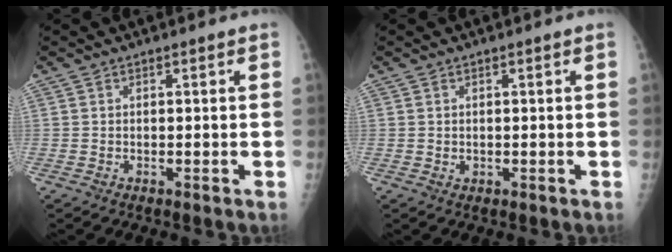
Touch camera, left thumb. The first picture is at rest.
{"total": 0.9, "force": [0.0, 0.8, 0.4], "torque": [-0.004, -0.001, 0.004]}